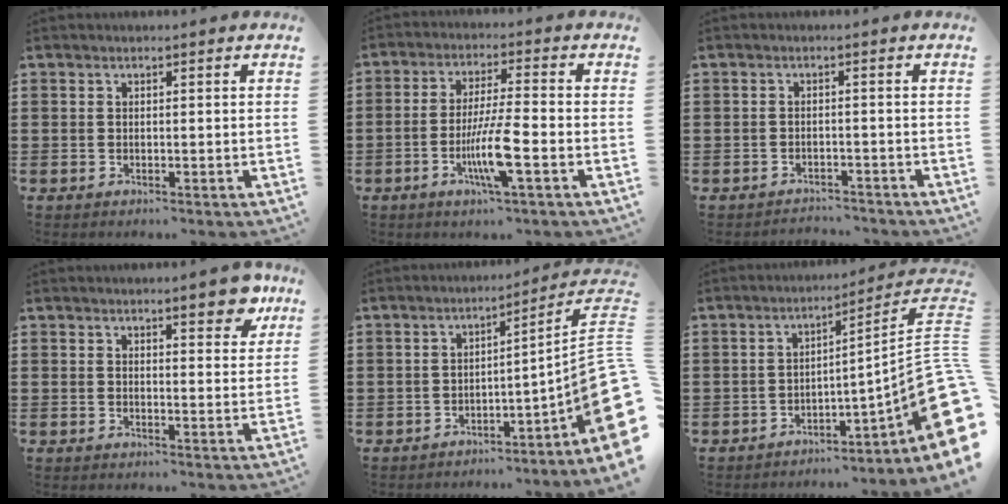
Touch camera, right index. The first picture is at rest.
{"total": 8.4, "force": [-3.2, 0.7, 7.8], "torque": [-0.151, -0.014, -0.060]}
{"total": 2.1, "force": [-2.1, 0.3, -0.3], "torque": [-0.002, 0.003, -0.048]}
{"total": 5.5, "force": [4.0, 1.4, 3.4], "torque": [-0.044, -0.010, 0.065]}
{"total": 8.5, "force": [-1.9, 1.4, 8.1], "torque": [-0.104, -0.026, -0.039]}
{"total": 11.0, "force": [-1.9, 2.5, 10.5], "torque": [-0.143, -0.025, -0.037]}